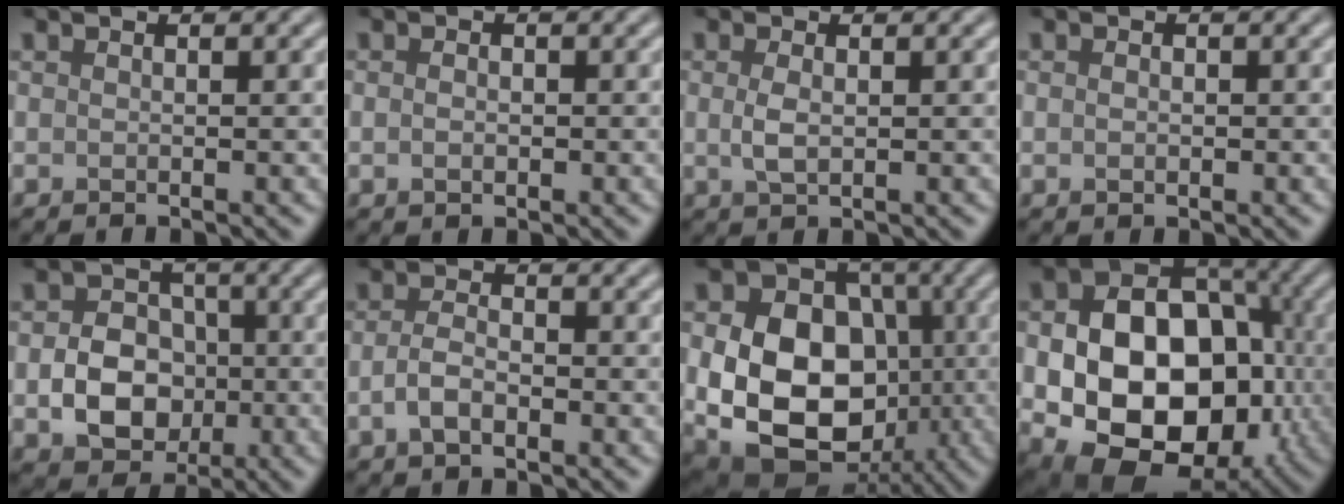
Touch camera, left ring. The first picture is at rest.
{"total": 1.2, "force": [-0.1, 0.8, 0.9], "torque": [-0.015, 0.000, -0.003]}
{"total": 1.8, "force": [0.2, 0.9, 1.6], "torque": [-0.039, -0.001, 0.004]}
{"total": 0.8, "force": [0.0, 0.6, 0.6], "torque": [-0.010, -0.001, 0.000]}
{"total": 5.8, "force": [-1.1, 4.6, 3.3], "torque": [-0.054, -0.002, -0.019]}
{"total": 2.6, "force": [-0.9, 1.4, 2.0], "torque": [-0.041, 0.001, -0.021]}
{"total": 13.4, "force": [-1.7, 9.9, 8.8], "torque": [-0.141, -0.013, -0.034]}
{"total": 17.9, "force": [-2.8, 13.2, 11.7], "torque": [-0.148, -0.024, -0.052]}